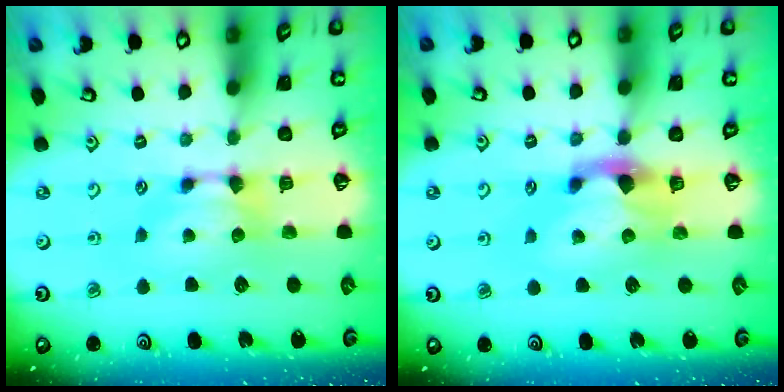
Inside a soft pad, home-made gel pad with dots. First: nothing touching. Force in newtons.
{"total": 2.2, "press": 1.9, "slide": 1.2}